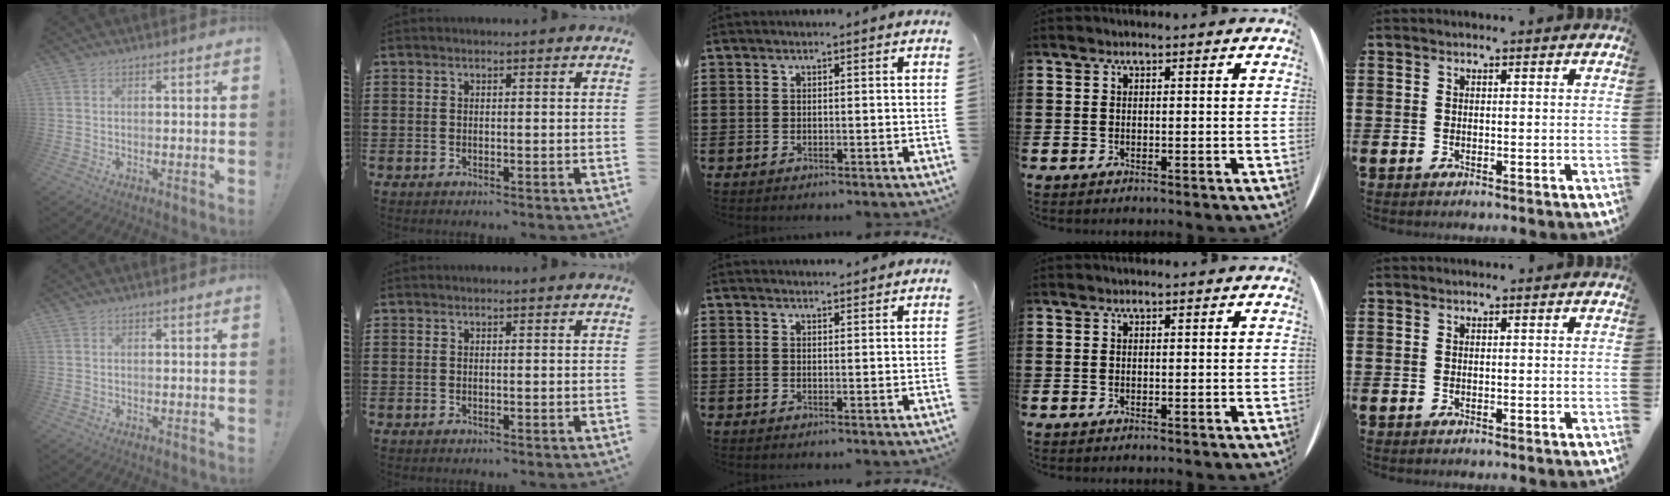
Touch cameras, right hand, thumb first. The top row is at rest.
{"middle": {"total": 1.5, "force": [1.5, -0.1, -0.1], "torque": [0.007, -0.004, 0.027]}}